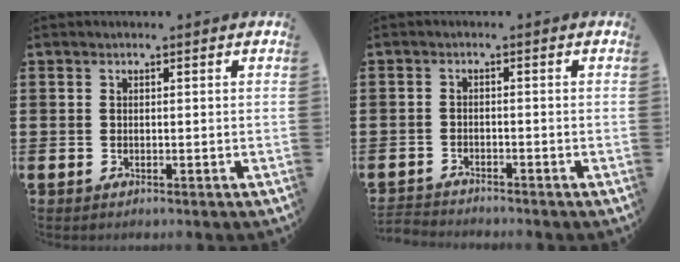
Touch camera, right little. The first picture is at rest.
{"total": 1.8, "force": [-1.8, -0.1, -0.2], "torque": [-0.002, 0.002, -0.039]}